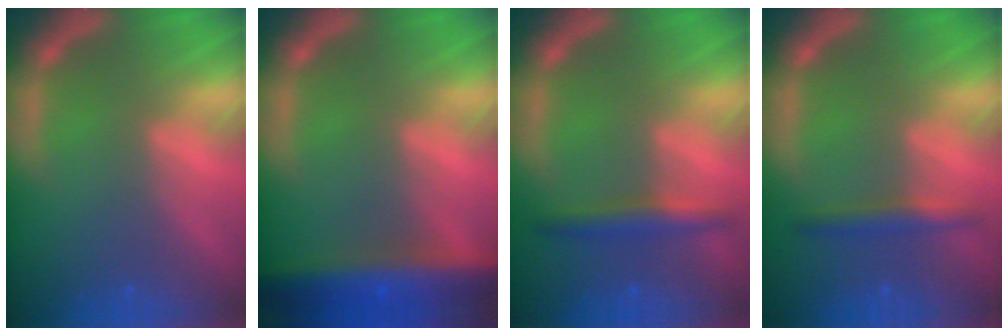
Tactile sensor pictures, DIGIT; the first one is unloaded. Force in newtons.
{"total": 9.5}
{"total": 3.0}
{"total": 2.4}